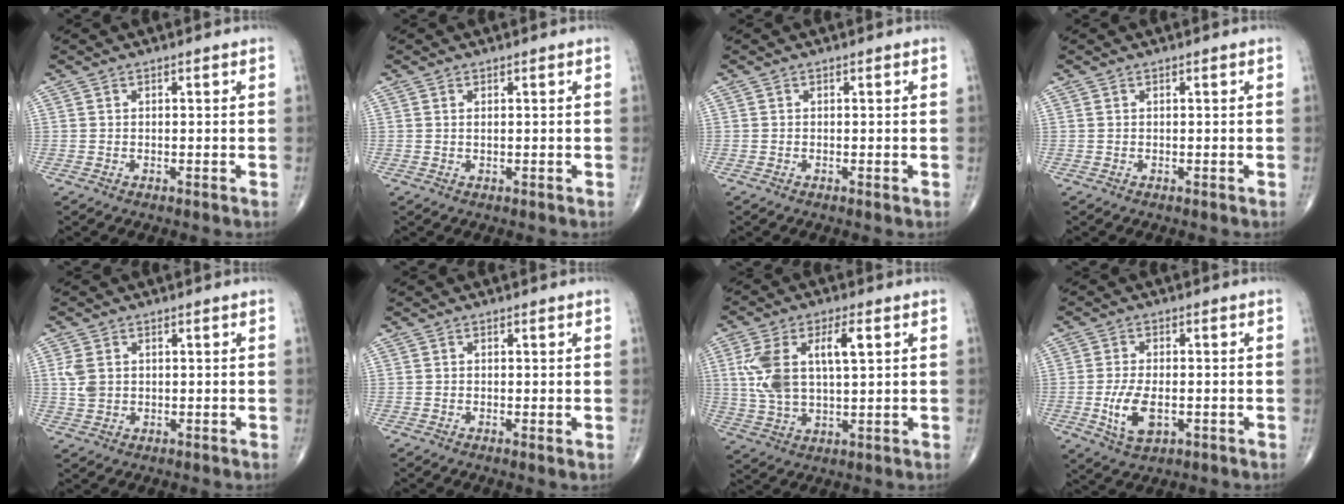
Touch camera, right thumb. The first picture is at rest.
{"total": 0.6, "force": [0.2, 0.1, 0.5], "torque": [-0.014, 0.000, 0.005]}
{"total": 0.0}
{"total": 0.0}
{"total": 4.0, "force": [0.7, 2.9, 2.5], "torque": [-0.053, -0.001, 0.019]}
{"total": 0.9, "force": [0.0, 0.1, 0.9], "torque": [-0.018, -0.004, -0.002]}
{"total": 13.3, "force": [3.3, 6.0, 11.4], "torque": [-0.233, 0.008, 0.068]}
{"total": 7.4, "force": [-1.6, 3.8, 6.1], "torque": [-0.120, -0.003, -0.023]}